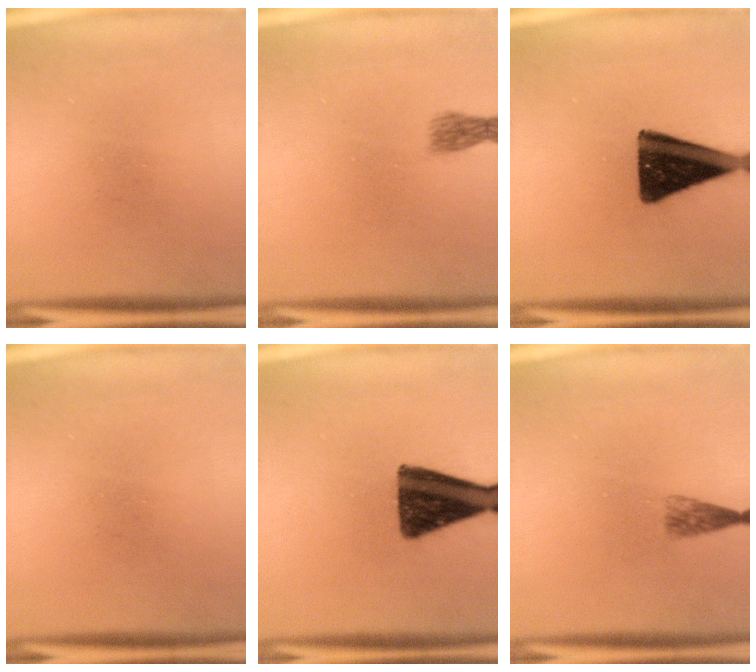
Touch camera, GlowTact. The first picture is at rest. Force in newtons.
{"total": 1.9}
{"total": 15.2}
{"total": 0.0}
{"total": 13.8}
{"total": 2.0}